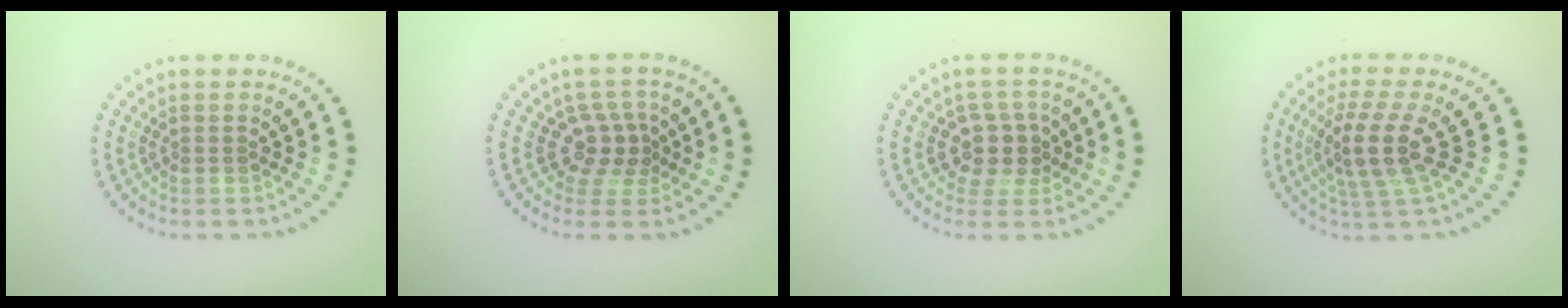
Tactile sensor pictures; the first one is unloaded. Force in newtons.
{"total": 2.8, "press": 2.1, "slide": 1.9}
{"total": 3.0, "press": 2.4, "slide": 1.7}
{"total": 4.2, "press": 3.5, "slide": 2.2}